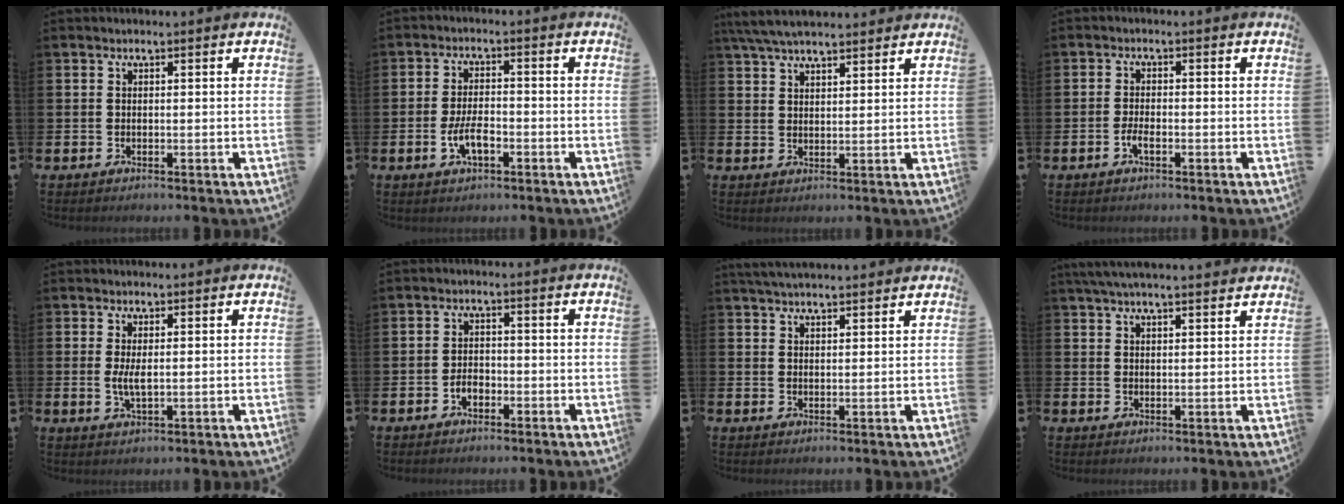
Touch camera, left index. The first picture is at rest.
{"total": 4.3, "force": [-1.5, 2.0, 3.5], "torque": [-0.060, 0.001, -0.031]}
{"total": 5.4, "force": [4.9, 1.3, 2.0], "torque": [-0.045, -0.012, 0.089]}
{"total": 1.9, "force": [-0.8, 0.7, 1.5], "torque": [-0.029, 0.002, -0.016]}
{"total": 2.6, "force": [0.3, 0.9, 2.4], "torque": [-0.039, -0.001, 0.002]}
{"total": 2.1, "force": [-1.0, 1.4, 1.2], "torque": [-0.016, 0.002, -0.024]}
{"total": 3.4, "force": [3.3, 0.3, 0.7], "torque": [-0.016, -0.011, 0.061]}
{"total": 4.2, "force": [3.9, 0.1, 1.4], "torque": [-0.039, -0.006, 0.073]}